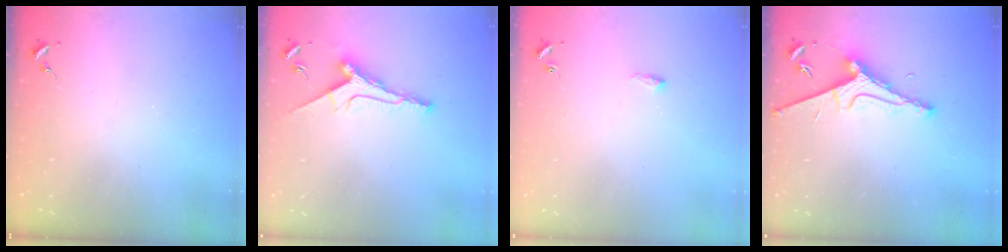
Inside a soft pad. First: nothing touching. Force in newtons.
{"total": 10.7, "press": 10.7, "slide": 0.3}
{"total": 4.8, "press": 4.7, "slide": 0.6}
{"total": 7.9, "press": 7.9, "slide": 0.9}